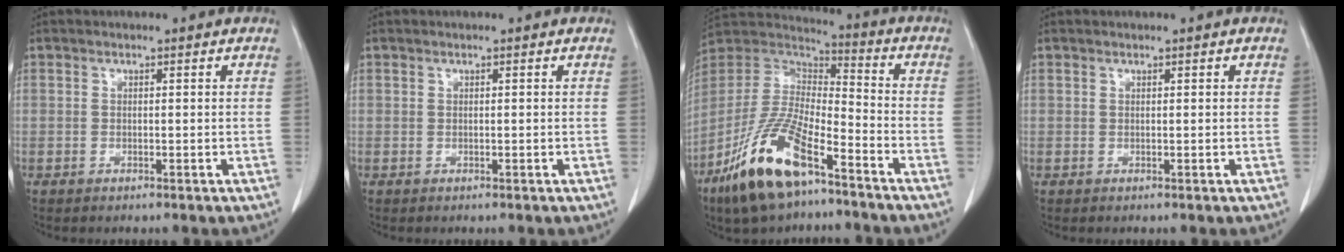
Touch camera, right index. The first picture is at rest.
{"total": 0.0}
{"total": 17.0, "force": [-10.4, 5.0, 12.5], "torque": [-0.266, -0.012, -0.195]}
{"total": 0.0}